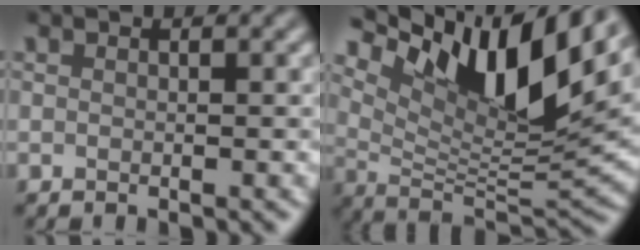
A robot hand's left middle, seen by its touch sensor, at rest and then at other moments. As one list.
[{"total": 13.0, "force": [6.0, 4.3, 10.7], "torque": [-0.178, -0.002, 0.113]}]